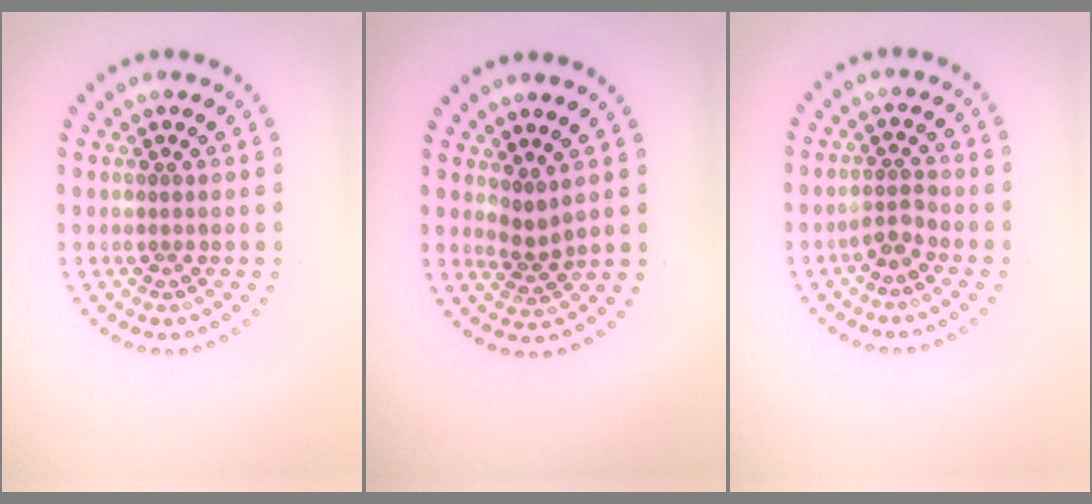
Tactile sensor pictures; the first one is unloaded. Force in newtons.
{"total": 1.9, "press": 1.2, "slide": 1.5}
{"total": 1.8, "press": 1.3, "slide": 1.2}